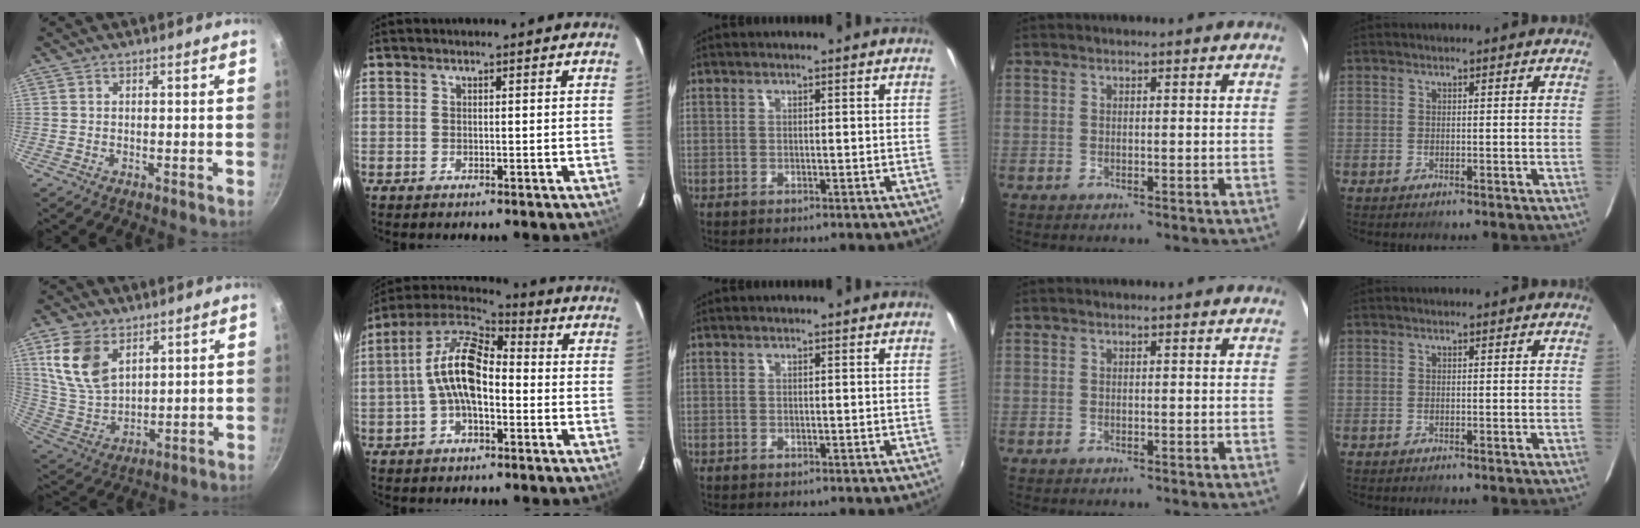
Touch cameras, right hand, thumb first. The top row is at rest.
{"thumb": {"total": 12.6, "force": [5.8, 7.8, 8.0], "torque": [-0.143, -0.024, 0.128]}, "index": {"total": 12.3, "force": [-1.4, 5.9, 10.7], "torque": [-0.214, 0.020, -0.031]}}